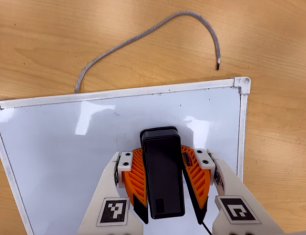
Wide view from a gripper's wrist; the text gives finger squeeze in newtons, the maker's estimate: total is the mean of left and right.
{"total": 14.2, "left": 13.8, "right": 14.6}